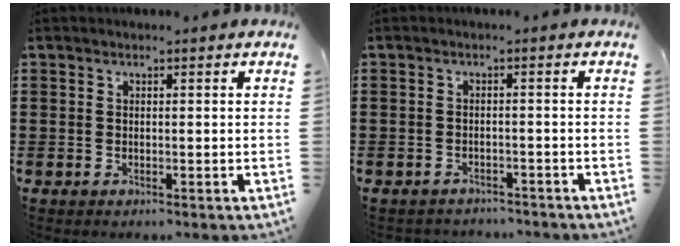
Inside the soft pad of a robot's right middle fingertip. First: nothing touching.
{"total": 1.8, "force": [-1.8, 0.2, -0.1], "torque": [-0.006, -0.003, -0.039]}